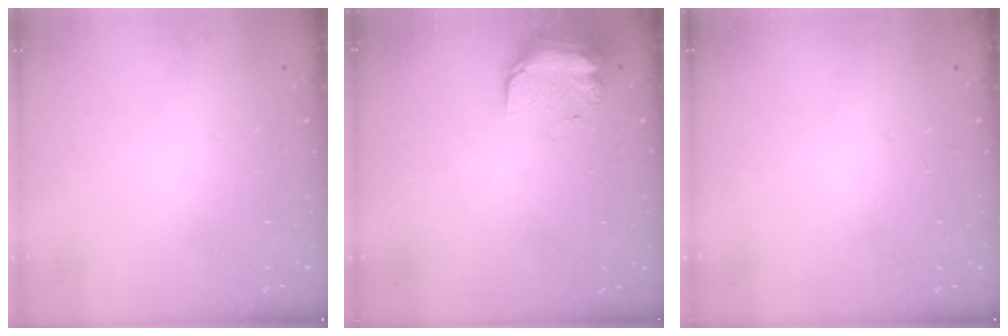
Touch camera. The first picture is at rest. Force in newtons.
{"total": 11.2, "press": 9.8, "slide": 5.5}
{"total": 0.0}